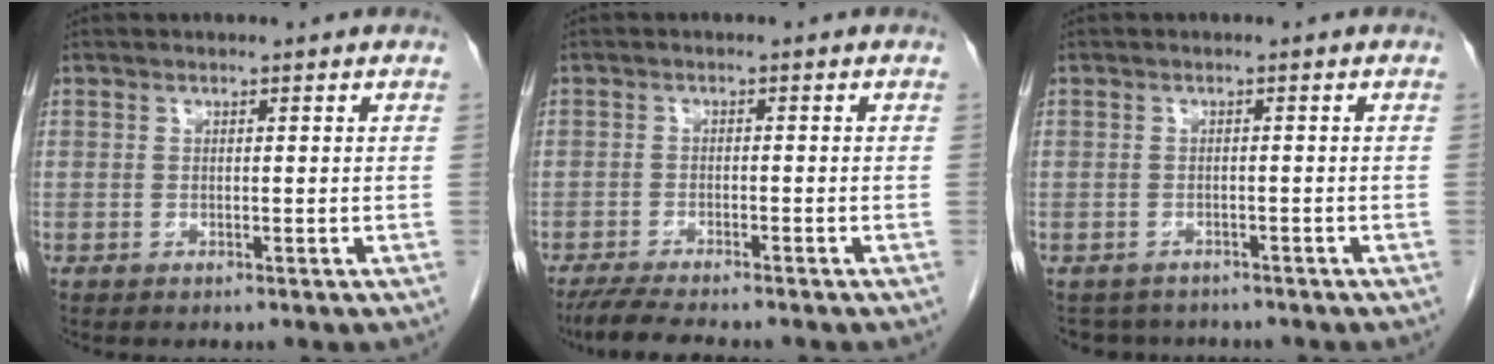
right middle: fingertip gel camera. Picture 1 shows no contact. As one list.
[{"total": 6.1, "force": [-5.2, 0.4, 3.0], "torque": [-0.053, -0.019, -0.088]}, {"total": 4.1, "force": [-3.7, 1.8, 0.0], "torque": [0.002, 0.002, -0.051]}]